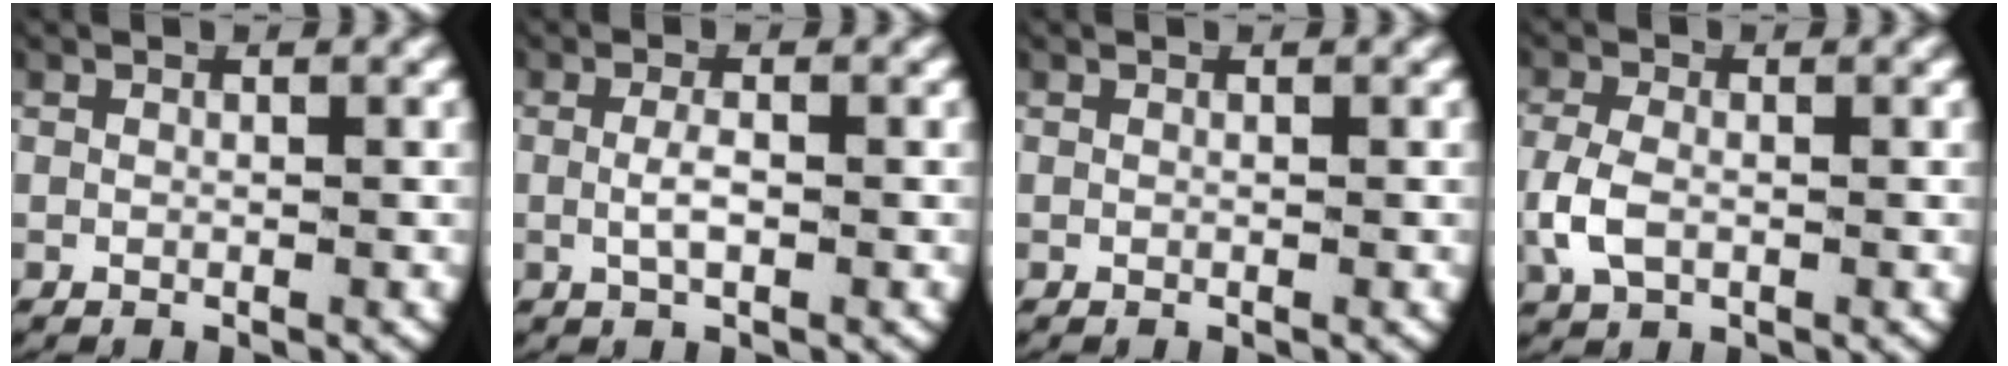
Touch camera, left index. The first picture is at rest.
{"total": 1.7, "force": [-0.4, 0.5, 1.6], "torque": [-0.041, -0.007, -0.004]}
{"total": 0.0}
{"total": 3.0, "force": [-0.5, 2.0, 2.1], "torque": [-0.066, -0.008, -0.003]}